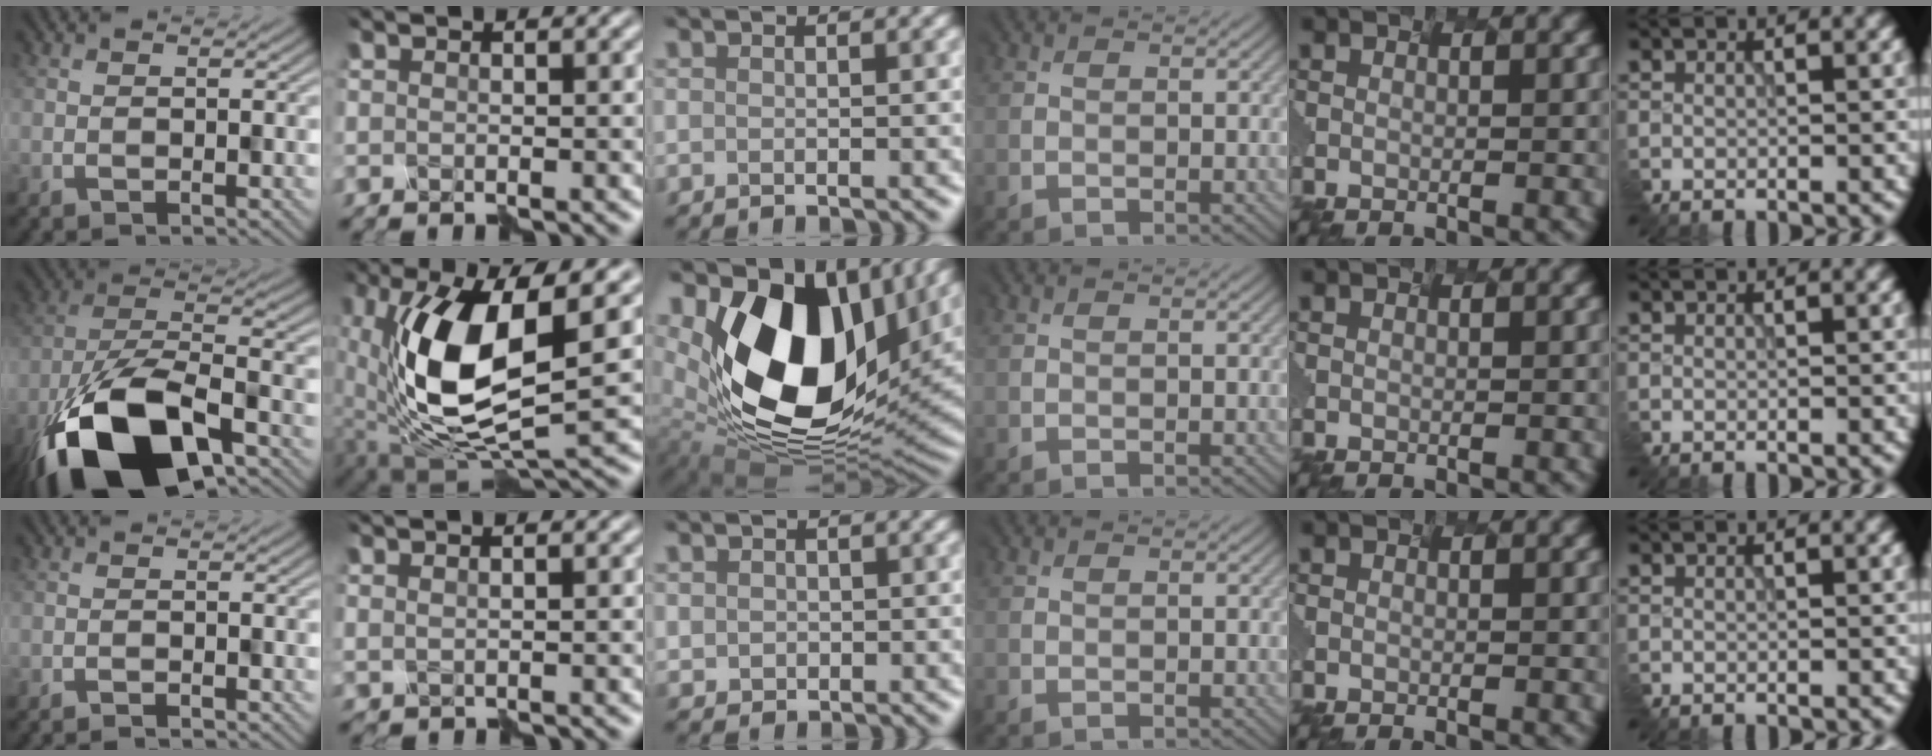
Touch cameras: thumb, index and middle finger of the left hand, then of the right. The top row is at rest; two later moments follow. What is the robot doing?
{"motion": "assemble", "object": "markers"}